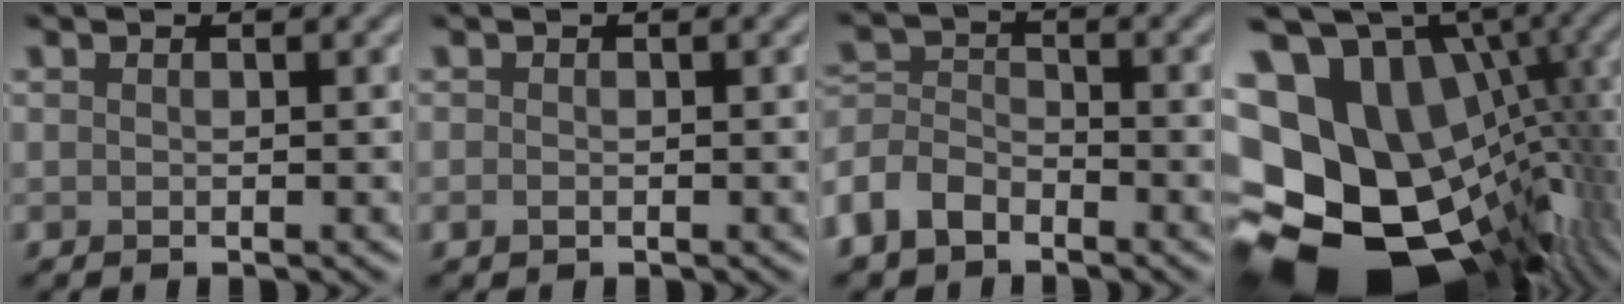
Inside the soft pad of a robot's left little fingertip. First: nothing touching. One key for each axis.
{"total": 0.6, "fx": -0.2, "fy": 0.4, "fz": 0.4, "tx": -0.006, "ty": -0.003, "tz": -0.003}
{"total": 4.2, "fx": -2.9, "fy": 2.5, "fz": 1.7, "tx": -0.039, "ty": 0.002, "tz": -0.070}
{"total": 20.2, "fx": -3.2, "fy": 14.8, "fz": 13.5, "tx": -0.233, "ty": 0.007, "tz": -0.028}